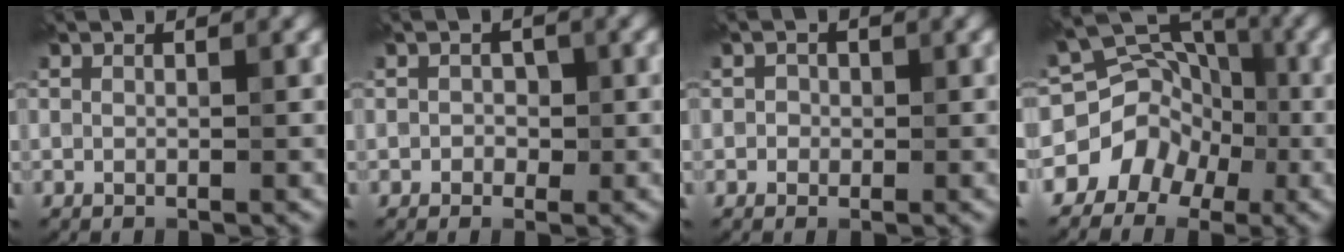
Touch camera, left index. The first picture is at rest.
{"total": 1.1, "force": [-0.3, 1.1, 0.2], "torque": [0.015, 0.006, -0.011]}
{"total": 1.1, "force": [-0.2, 1.1, 0.1], "torque": [0.011, 0.004, -0.011]}
{"total": 5.6, "force": [-2.5, 4.8, 1.4], "torque": [0.014, 0.029, -0.052]}